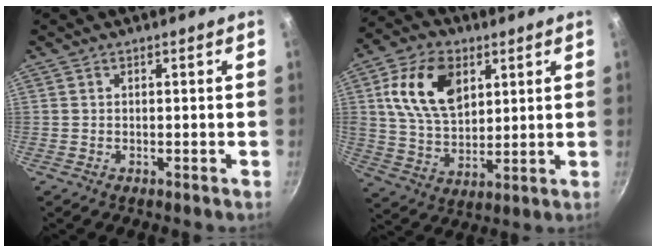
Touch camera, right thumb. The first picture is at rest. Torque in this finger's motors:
{"motor_torque": [0.79, 4.23, 1.08, -0.69, 0.72]}